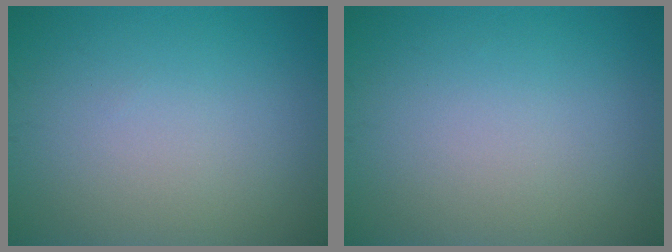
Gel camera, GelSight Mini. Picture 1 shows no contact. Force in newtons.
{"total": 0.0}